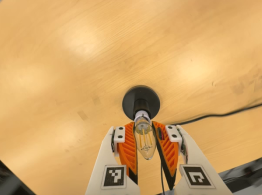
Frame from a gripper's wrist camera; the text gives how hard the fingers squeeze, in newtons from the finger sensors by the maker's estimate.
{"total": 17.8, "left": 16.5, "right": 19.1}